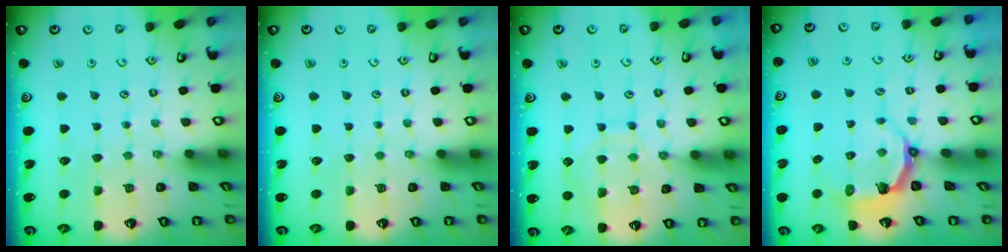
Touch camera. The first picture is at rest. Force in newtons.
{"total": 0.0}
{"total": 9.3, "press": 9.3, "slide": 0.8}
{"total": 4.5, "press": 2.9, "slide": 3.4}